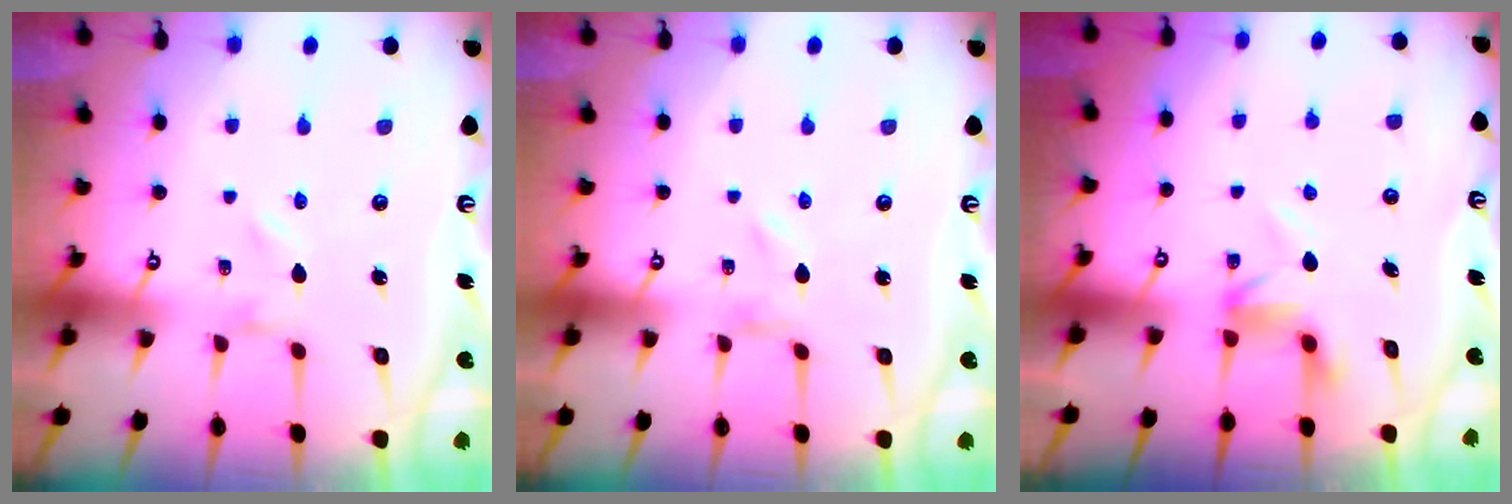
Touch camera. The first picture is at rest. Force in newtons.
{"total": 0.0}
{"total": 5.0, "press": 4.9, "slide": 0.3}